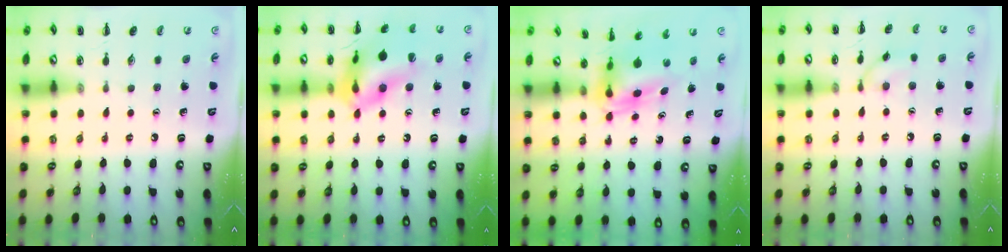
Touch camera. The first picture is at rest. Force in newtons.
{"total": 18.3, "press": 18.1, "slide": 2.8}
{"total": 6.4, "press": 6.3, "slide": 1.3}
{"total": 6.4, "press": 6.3, "slide": 0.5}